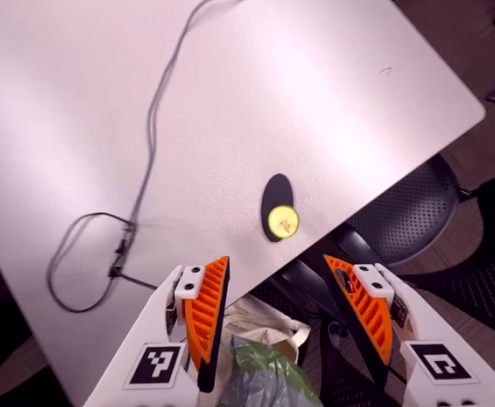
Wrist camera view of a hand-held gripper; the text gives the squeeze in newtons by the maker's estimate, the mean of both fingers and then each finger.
{"total": 0.0}